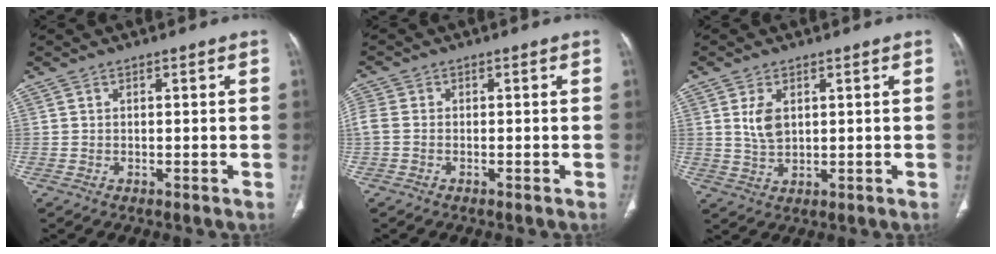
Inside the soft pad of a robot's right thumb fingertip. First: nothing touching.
{"total": 3.1, "force": [-0.5, 2.3, 2.0], "torque": [-0.060, 0.004, -0.014]}
{"total": 4.7, "force": [1.3, 2.7, 3.6], "torque": [-0.067, -0.007, 0.033]}